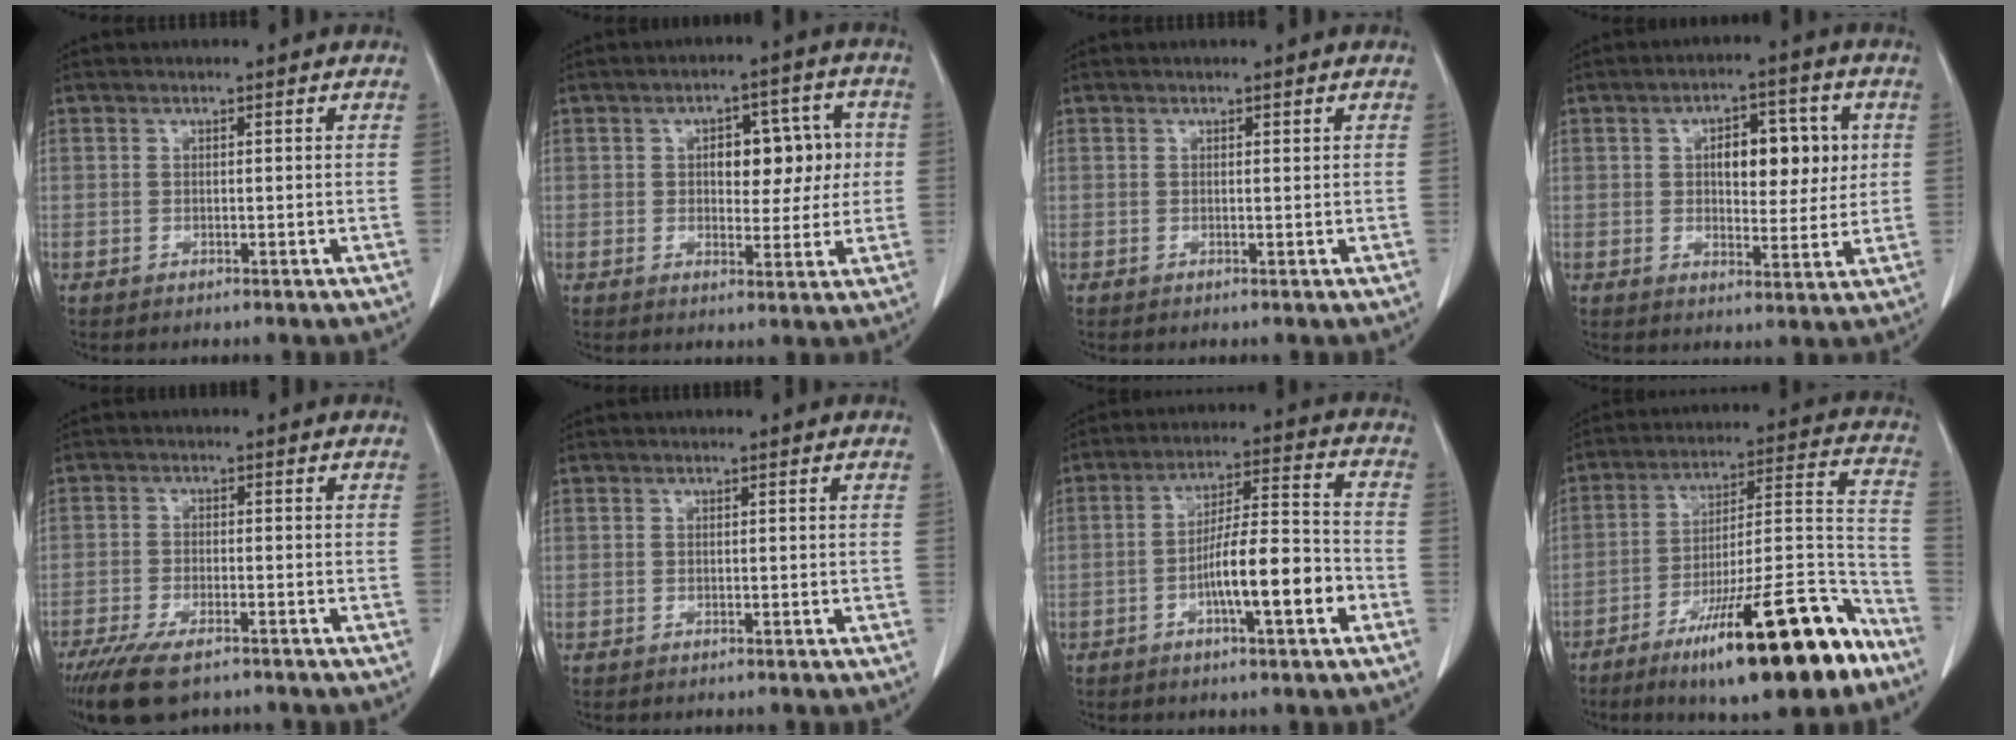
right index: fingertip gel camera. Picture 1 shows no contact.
{"total": 8.3, "force": [0.9, 4.3, 7.0], "torque": [-0.087, 0.027, 0.019]}
{"total": 0.0}
{"total": 9.2, "force": [1.9, 4.3, 7.9], "torque": [-0.109, 0.015, 0.031]}
{"total": 9.3, "force": [-6.9, 2.7, 5.7], "torque": [-0.096, -0.019, -0.110]}
{"total": 0.0}
{"total": 11.1, "force": [-4.0, 1.5, 10.3], "torque": [-0.172, 0.014, -0.066]}
{"total": 22.6, "force": [-14.3, 3.7, 17.1], "torque": [-0.221, 0.011, -0.227]}